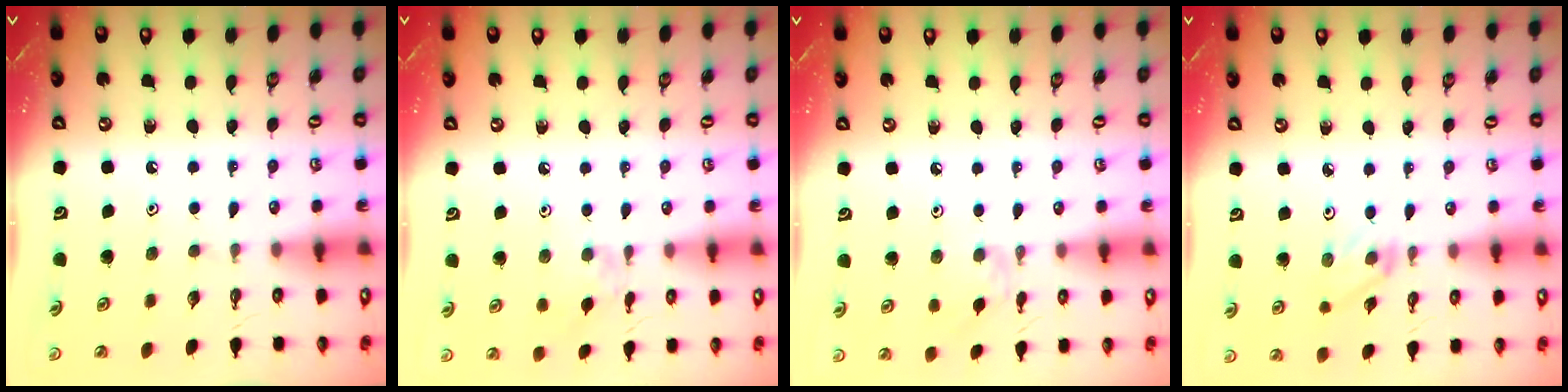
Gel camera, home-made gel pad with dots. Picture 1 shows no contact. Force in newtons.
{"total": 5.1, "press": 5.0, "slide": 0.7}
{"total": 3.6, "press": 3.5, "slide": 0.6}
{"total": 2.6, "press": 2.6, "slide": 0.4}